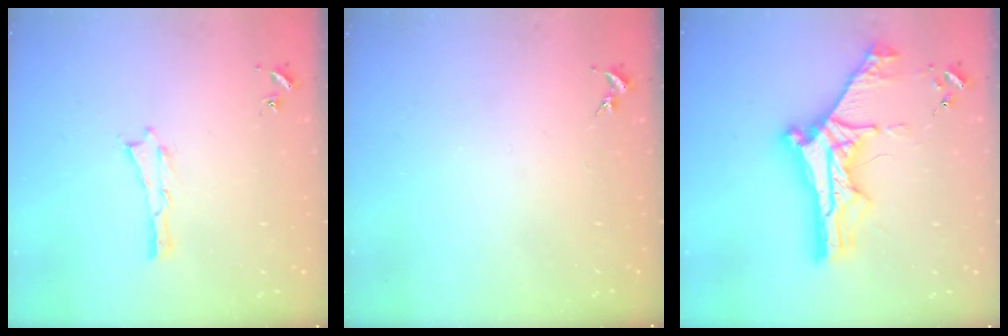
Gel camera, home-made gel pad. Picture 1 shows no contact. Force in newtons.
{"total": 0.0}
{"total": 10.9, "press": 10.9, "slide": 1.1}